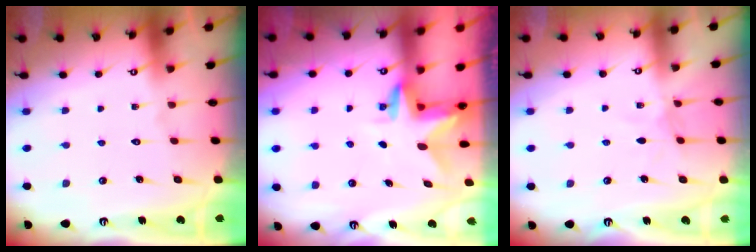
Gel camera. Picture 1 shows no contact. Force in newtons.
{"total": 3.1, "press": 3.0, "slide": 0.2}
{"total": 2.7, "press": 2.7, "slide": 0.4}